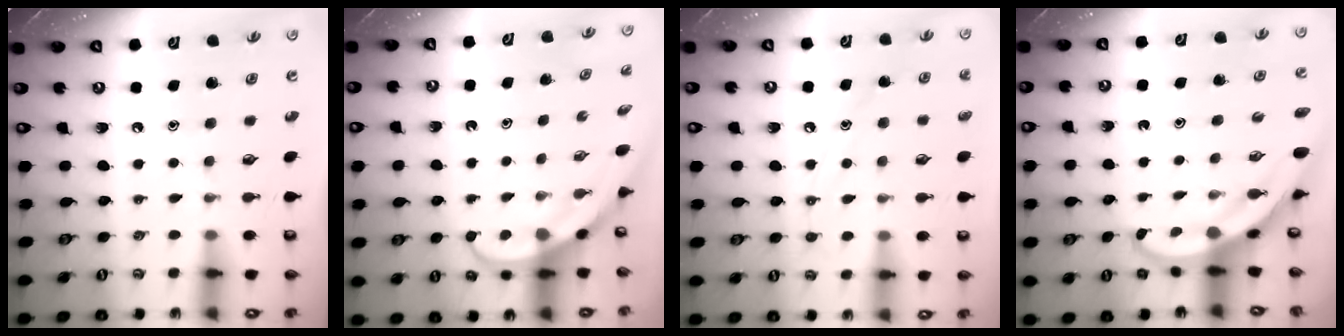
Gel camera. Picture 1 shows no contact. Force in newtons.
{"total": 4.0, "press": 4.0, "slide": 0.3}
{"total": 8.3, "press": 8.3, "slide": 0.7}
{"total": 3.6, "press": 3.6, "slide": 0.1}